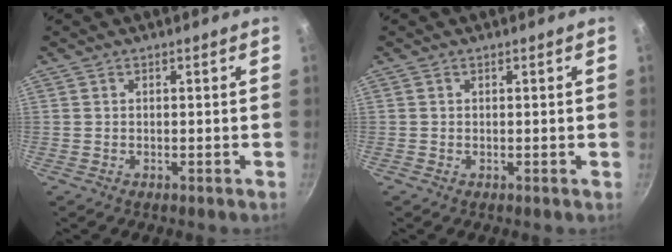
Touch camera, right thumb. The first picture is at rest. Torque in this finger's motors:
{"motor_torque": [0.20, 0.06, 0.29, 0.01, 0.02]}